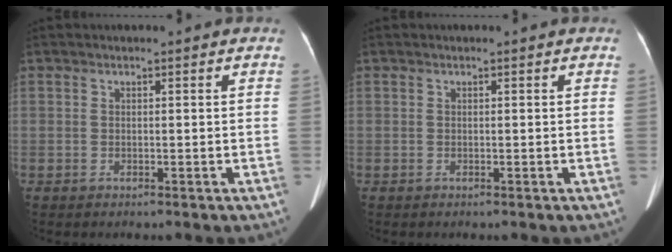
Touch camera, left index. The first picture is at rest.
{"total": 0.0}